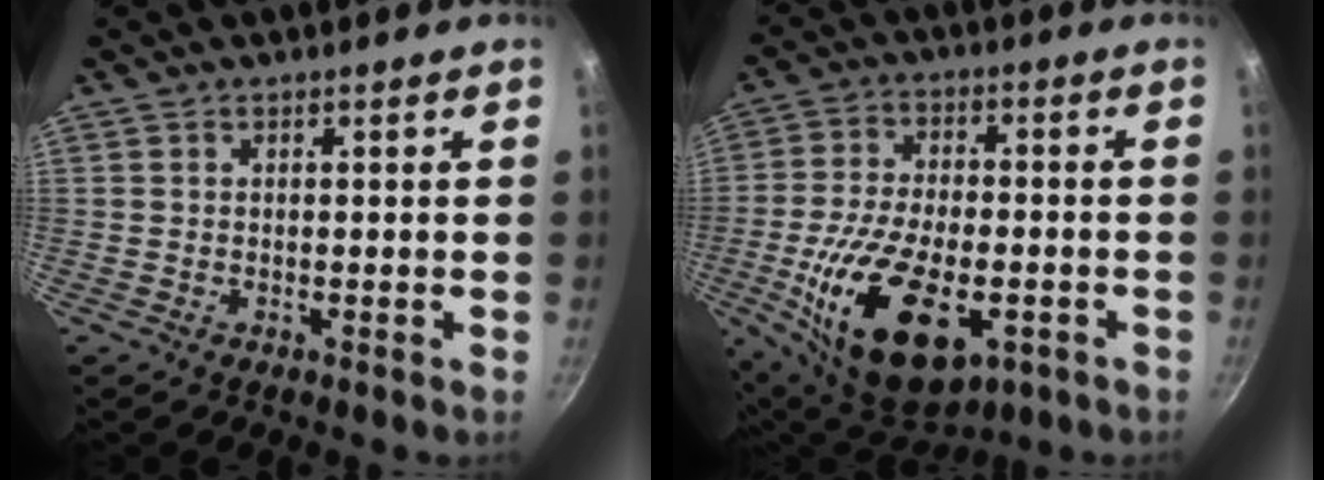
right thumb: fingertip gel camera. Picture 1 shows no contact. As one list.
[{"total": 20.9, "force": [-6.6, 10.9, 16.6], "torque": [-0.285, 0.009, -0.104]}]